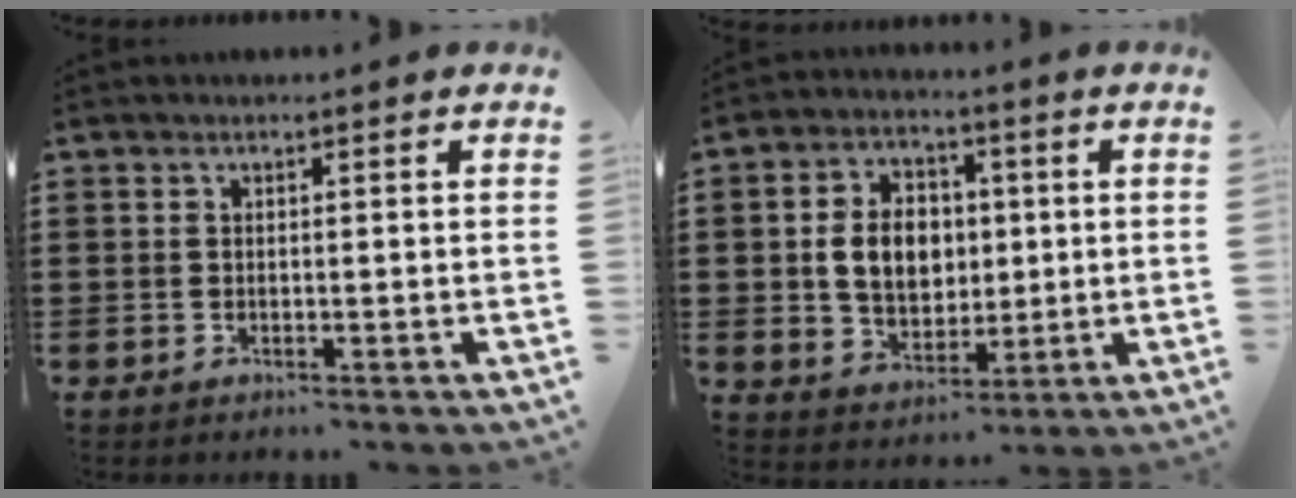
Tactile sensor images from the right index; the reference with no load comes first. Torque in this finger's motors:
{"motor_torque": [1.74, 0.05, 0.76, 0.11]}